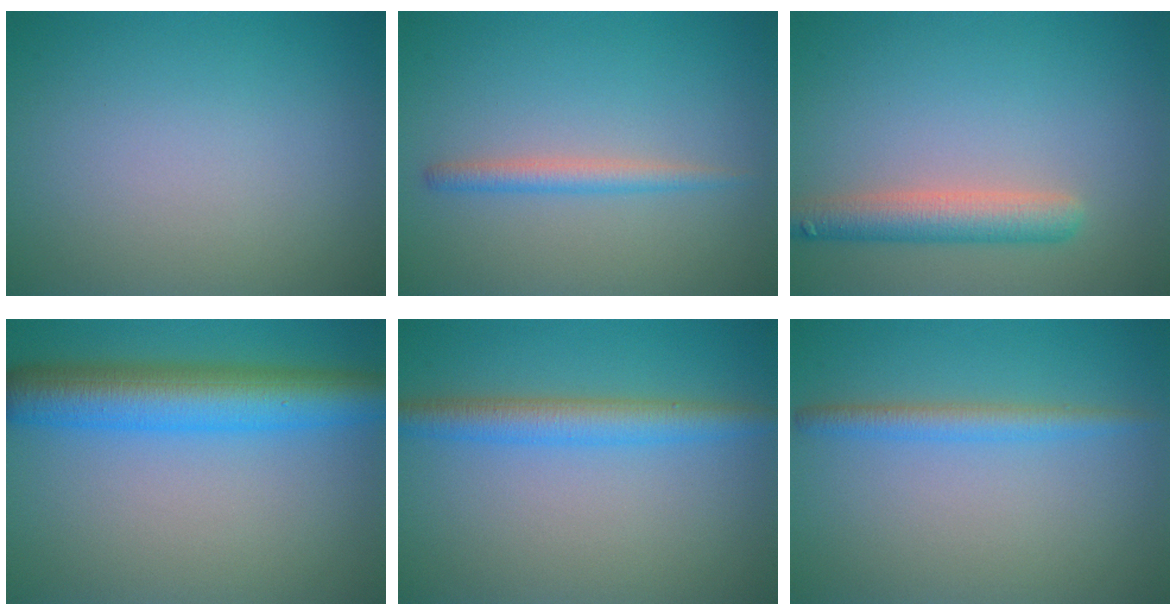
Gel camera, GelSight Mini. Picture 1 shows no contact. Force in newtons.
{"total": 1.8, "press": 1.8, "slide": 0.1}
{"total": 3.9, "press": 3.9, "slide": 0.1}
{"total": 7.8, "press": 7.8, "slide": 0.1}
{"total": 3.6, "press": 3.6, "slide": 0.0}
{"total": 2.1, "press": 2.1, "slide": 0.2}